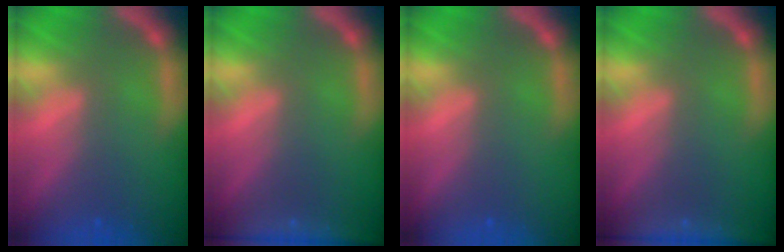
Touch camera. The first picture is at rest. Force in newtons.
{"total": 6.5}
{"total": 0.0}
{"total": 6.5}